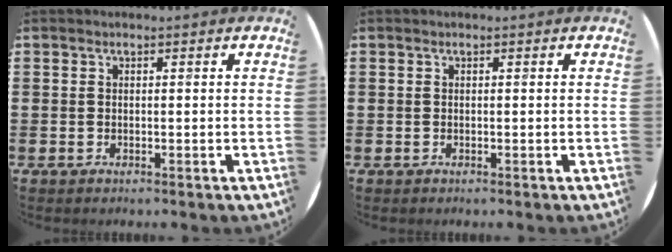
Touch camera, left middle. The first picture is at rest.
{"total": 0.0}